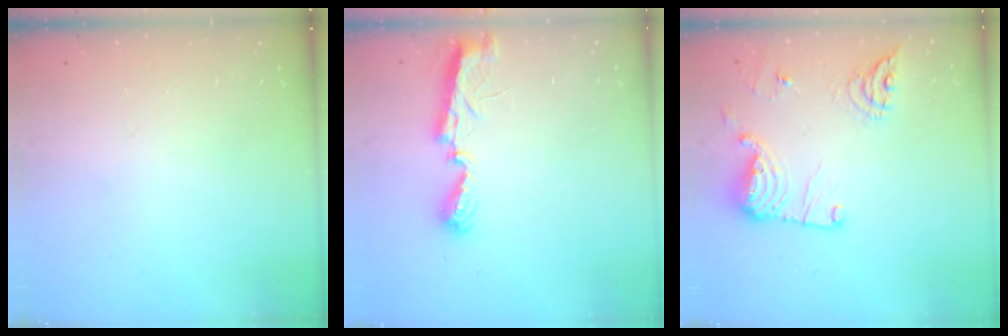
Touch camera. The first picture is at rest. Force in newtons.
{"total": 7.2, "press": 7.2, "slide": 0.1}
{"total": 14.5, "press": 14.5, "slide": 0.4}